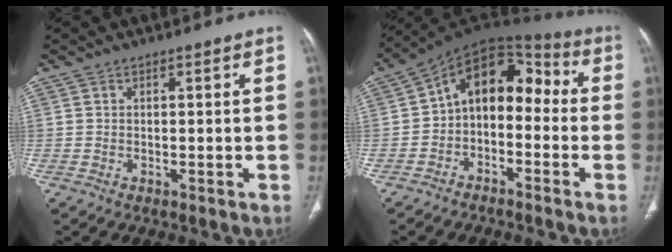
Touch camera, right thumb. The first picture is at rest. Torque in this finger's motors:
{"motor_torque": [0.03, 0.35, 1.06, -0.72, 0.08]}